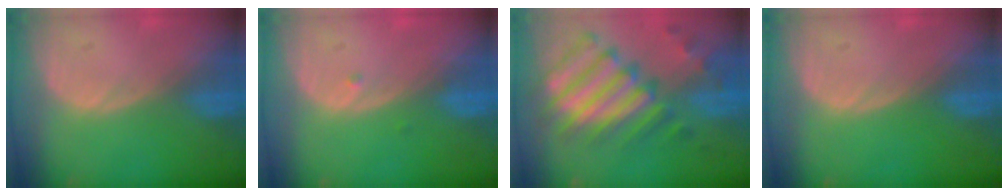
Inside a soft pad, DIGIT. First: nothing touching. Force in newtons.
{"total": 0.6, "press": 0.5, "slide": 0.3}
{"total": 12.1, "press": 10.4, "slide": 6.1}
{"total": 0.0}